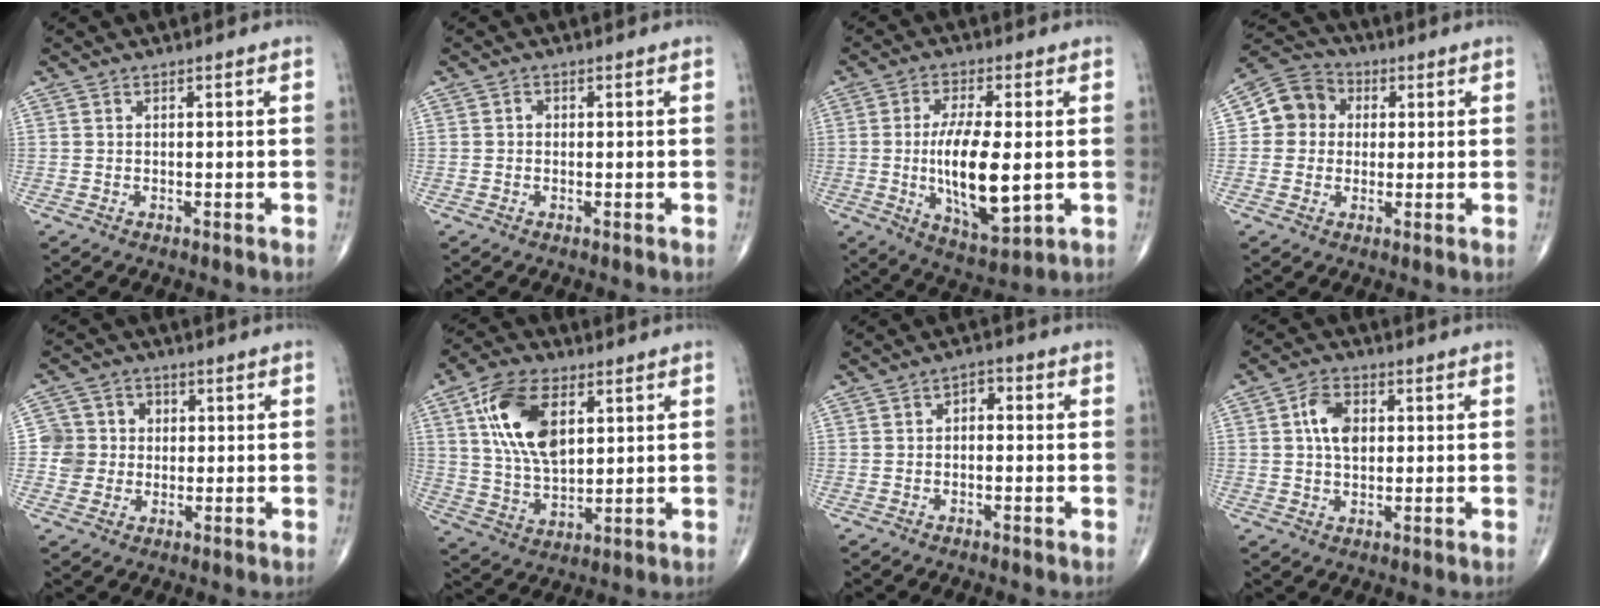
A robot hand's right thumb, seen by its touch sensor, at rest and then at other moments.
{"total": 0.8, "force": [0.0, 0.7, 0.4], "torque": [-0.001, 0.003, -0.004]}
{"total": 14.2, "force": [-1.0, 5.1, 13.2], "torque": [-0.230, -0.017, -0.009]}
{"total": 8.3, "force": [1.0, 7.5, 3.2], "torque": [-0.032, 0.015, 0.005]}
{"total": 6.6, "force": [0.2, 6.5, 1.2], "torque": [0.014, 0.013, -0.003]}
{"total": 14.8, "force": [5.0, 7.9, 11.5], "torque": [-0.209, -0.011, 0.097]}
{"total": 2.7, "force": [0.0, 1.7, 2.1], "torque": [-0.017, 0.013, -0.011]}
{"total": 6.3, "force": [1.2, 4.1, 4.7], "torque": [-0.077, 0.005, 0.016]}